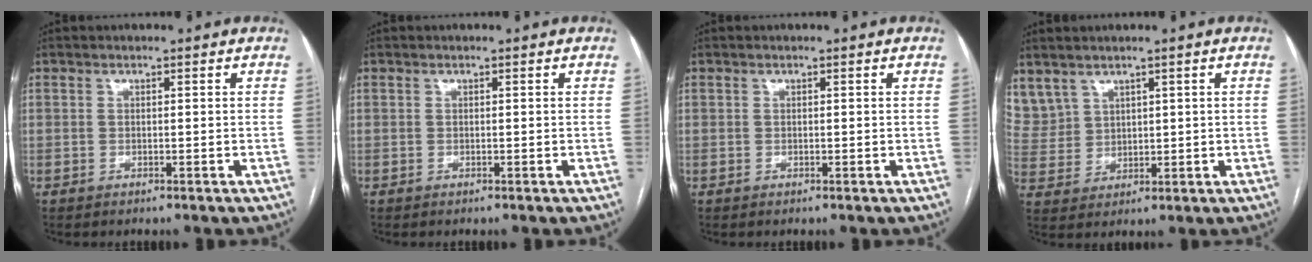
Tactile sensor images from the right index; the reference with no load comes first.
{"total": 0.0}
{"total": 0.0}
{"total": 8.8, "force": [5.7, 6.3, 2.1], "torque": [-0.075, 0.023, 0.140]}